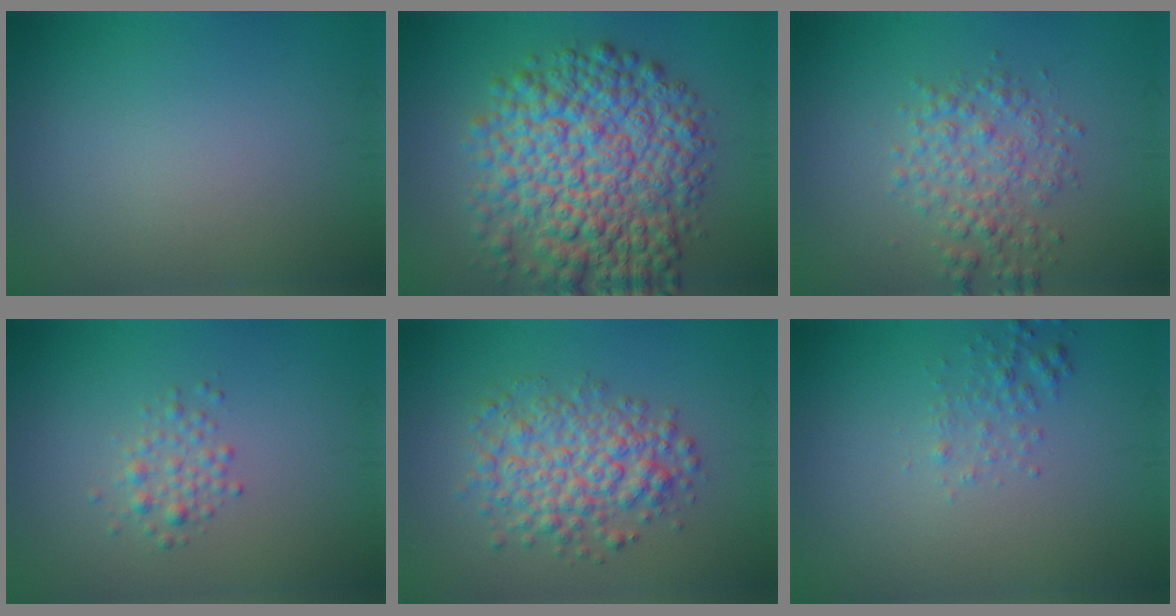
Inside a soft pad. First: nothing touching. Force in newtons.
{"total": 11.4, "press": 11.4, "slide": 0.3}
{"total": 3.2, "press": 3.2, "slide": 0.1}
{"total": 1.6, "press": 1.6, "slide": 0.0}
{"total": 5.2, "press": 5.2, "slide": 0.2}
{"total": 1.6, "press": 1.5, "slide": 0.2}